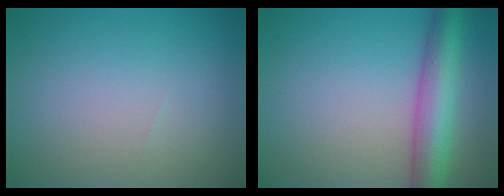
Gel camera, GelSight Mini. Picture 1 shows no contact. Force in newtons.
{"total": 6.1, "press": 6.1, "slide": 0.1}